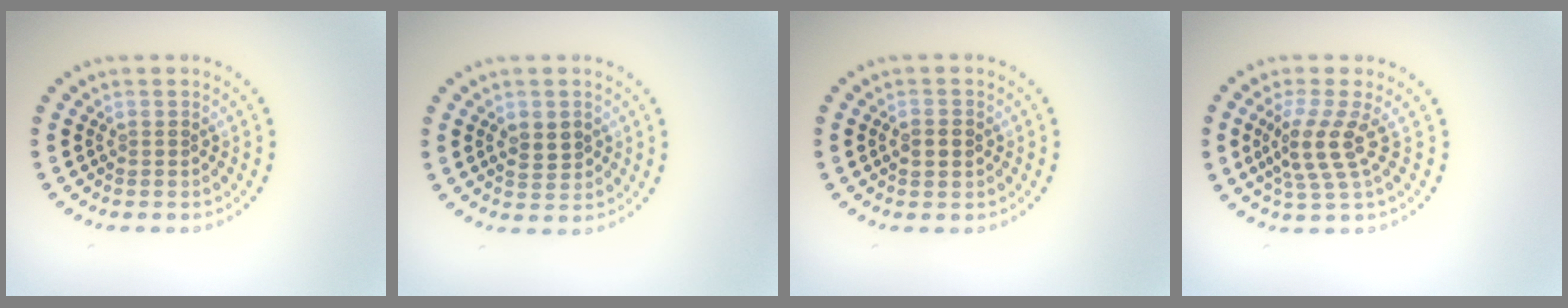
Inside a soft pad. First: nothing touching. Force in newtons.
{"total": 2.3, "press": 2.3, "slide": 0.3}
{"total": 2.1, "press": 2.1, "slide": 0.1}
{"total": 3.4, "press": 2.8, "slide": 1.9}